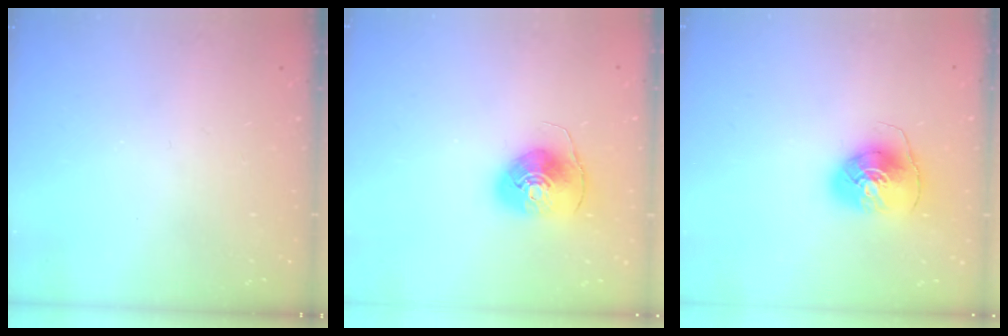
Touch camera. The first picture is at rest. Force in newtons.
{"total": 8.4, "press": 8.3, "slide": 1.5}
{"total": 8.5, "press": 8.4, "slide": 0.7}